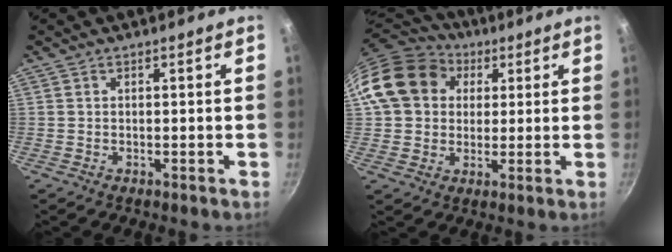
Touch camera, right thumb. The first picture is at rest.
{"total": 15.7, "force": [4.2, 12.9, 7.9], "torque": [-0.124, 0.022, 0.064]}